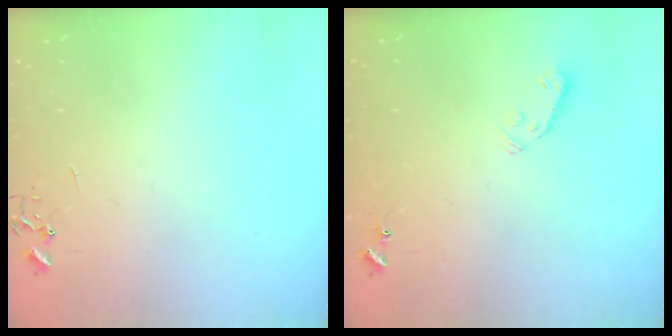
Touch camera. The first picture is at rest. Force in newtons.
{"total": 3.1, "press": 3.0, "slide": 0.9}